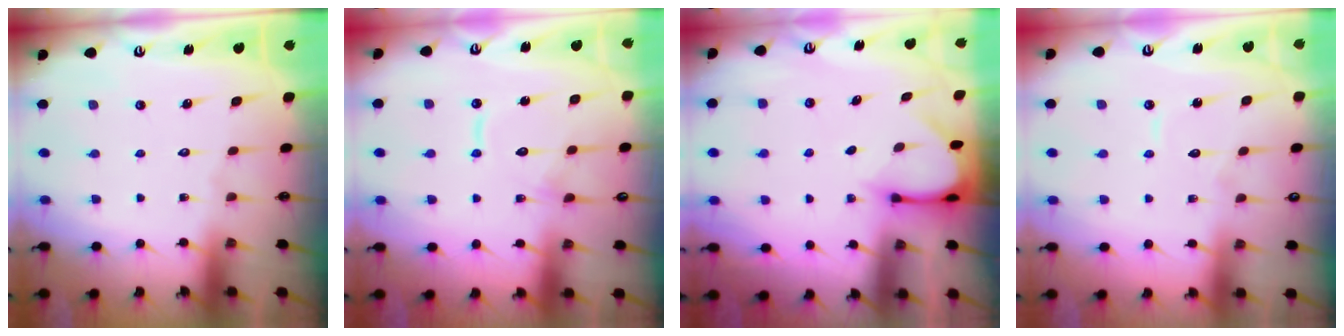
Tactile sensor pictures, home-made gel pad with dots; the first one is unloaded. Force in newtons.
{"total": 11.7, "press": 11.6, "slide": 1.0}
{"total": 3.0, "press": 3.0, "slide": 0.3}
{"total": 4.3, "press": 4.3, "slide": 0.4}